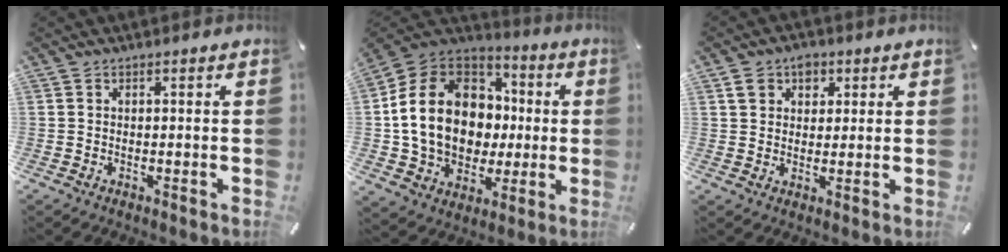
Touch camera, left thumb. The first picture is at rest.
{"total": 18.5, "force": [0.2, 15.2, 10.5], "torque": [-0.232, 0.005, 0.011]}
{"total": 5.3, "force": [2.3, 4.4, 1.8], "torque": [-0.017, -0.002, 0.036]}